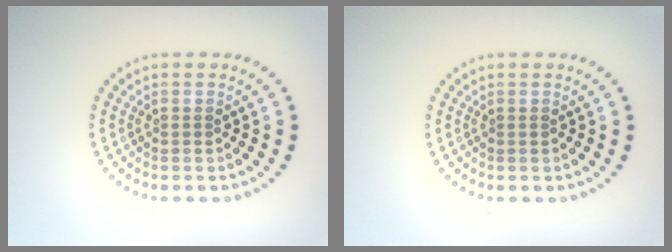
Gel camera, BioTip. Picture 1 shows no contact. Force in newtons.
{"total": 0.0}